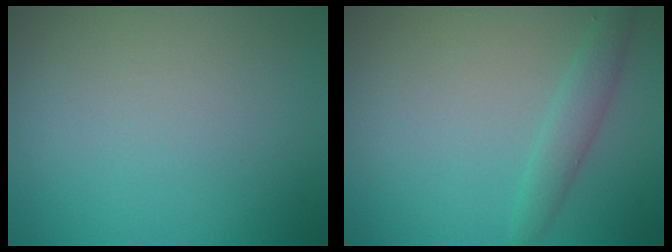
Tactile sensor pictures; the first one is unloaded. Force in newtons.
{"total": 2.0, "press": 2.0, "slide": 0.3}